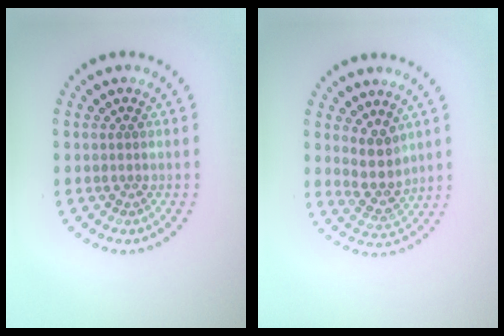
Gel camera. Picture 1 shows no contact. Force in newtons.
{"total": 2.9, "press": 2.4, "slide": 1.6}